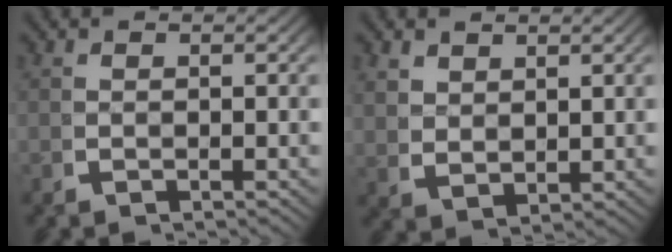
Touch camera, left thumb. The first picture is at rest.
{"total": 2.2, "force": [1.7, 1.0, 1.0], "torque": [-0.021, -0.006, 0.047]}